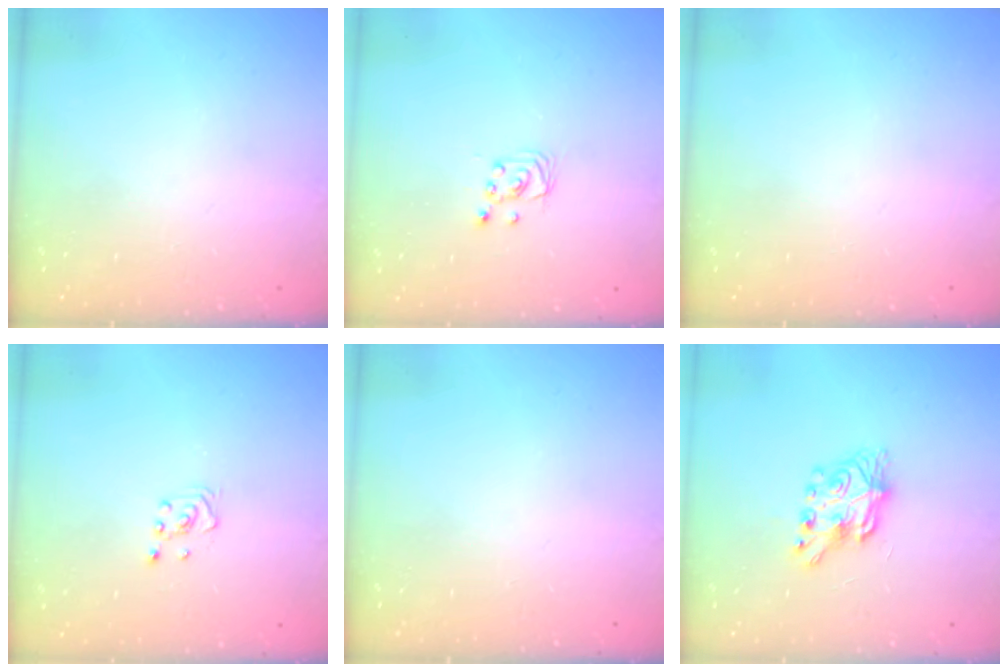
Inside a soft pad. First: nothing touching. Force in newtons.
{"total": 2.4, "press": 2.4, "slide": 0.2}
{"total": 0.0}
{"total": 2.8, "press": 2.6, "slide": 1.1}
{"total": 0.0}
{"total": 8.6, "press": 8.5, "slide": 0.8}